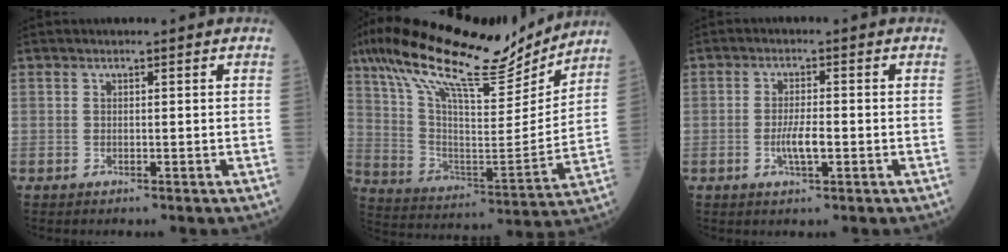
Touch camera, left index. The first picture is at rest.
{"total": 23.2, "force": [18.8, 4.9, 12.7], "torque": [-0.235, 0.008, 0.306]}
{"total": 3.7, "force": [-1.6, 0.7, 3.2], "torque": [-0.065, -0.007, -0.029]}